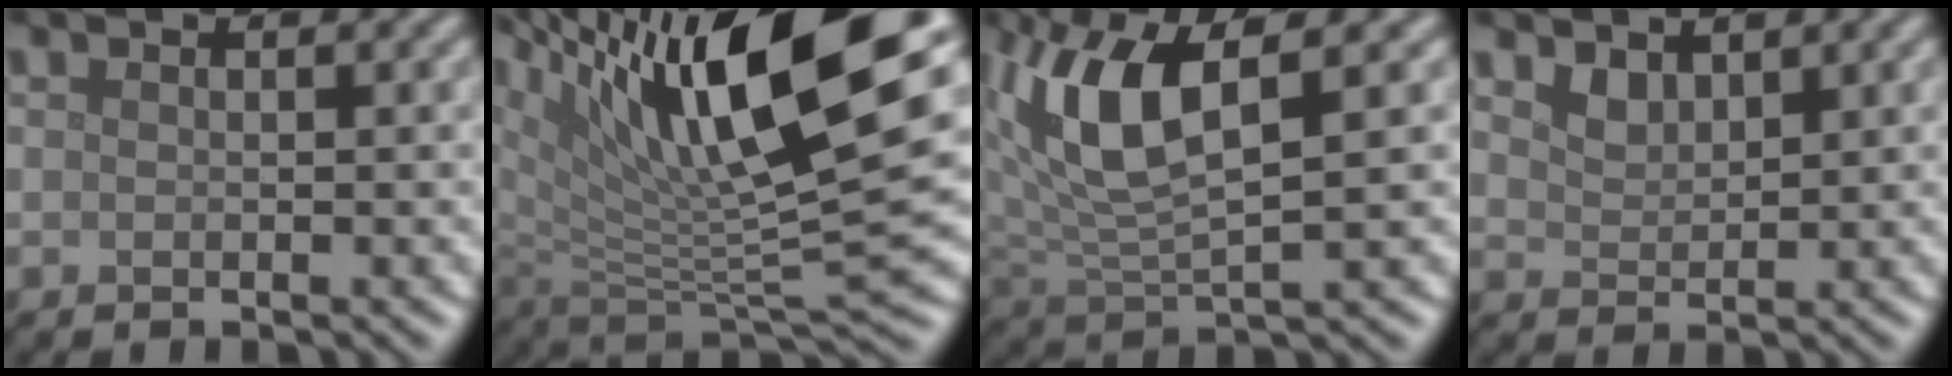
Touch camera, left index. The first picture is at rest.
{"total": 15.5, "force": [8.0, 4.7, 12.4], "torque": [-0.220, 0.010, 0.147]}
{"total": 7.5, "force": [2.6, 2.7, 6.5], "torque": [-0.145, 0.003, 0.049]}
{"total": 1.7, "force": [1.4, 0.8, 0.6], "torque": [-0.016, -0.004, 0.032]}